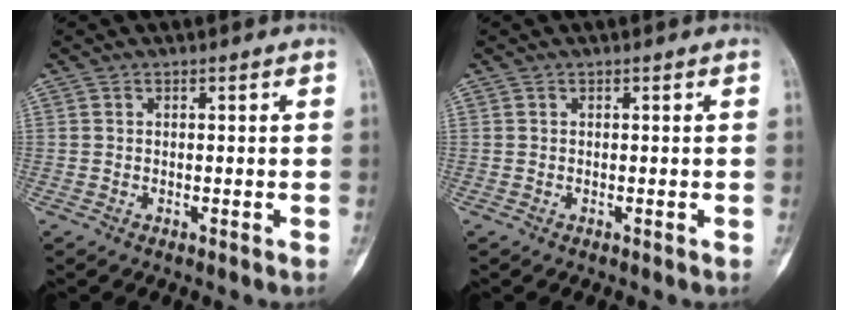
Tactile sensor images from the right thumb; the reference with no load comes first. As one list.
[{"total": 0.0}]